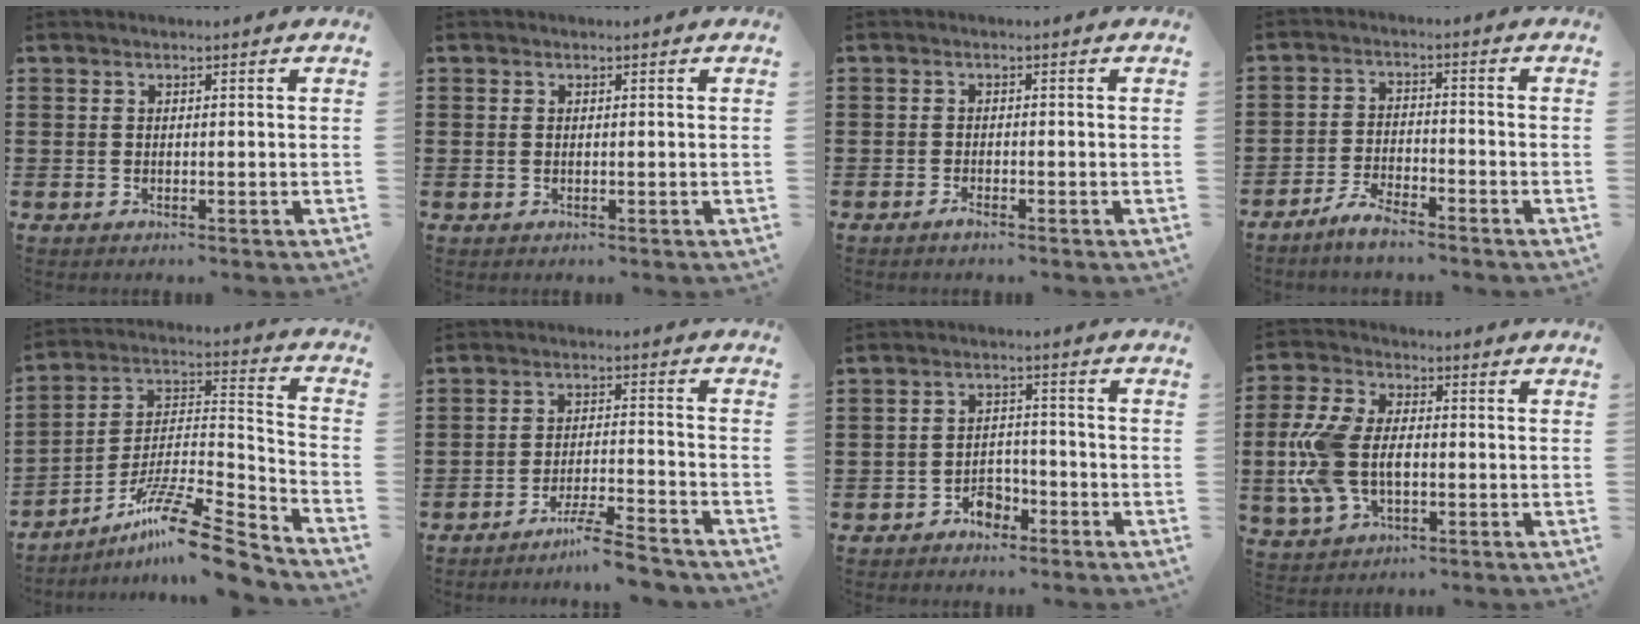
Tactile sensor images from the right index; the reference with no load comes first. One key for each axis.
{"total": 0.7, "fx": 0.0, "fy": 0.4, "fz": 0.5, "tx": -0.012, "ty": 0.002, "tz": 0.000}
{"total": 1.3, "fx": -1.1, "fy": 0.3, "fz": 0.6, "tx": -0.014, "ty": -0.005, "tz": -0.020}
{"total": 4.2, "fx": -3.8, "fy": 0.9, "fz": 1.4, "tx": -0.032, "ty": 0.010, "tz": -0.077}
{"total": 13.7, "fx": -10.5, "fy": 1.4, "fz": 8.7, "tx": -0.149, "ty": 0.024, "tz": -0.198}
{"total": 5.8, "fx": -5.2, "fy": 0.0, "fz": 2.7, "tx": -0.053, "ty": -0.009, "tz": -0.098}
{"total": 3.5, "fx": -2.8, "fy": 1.9, "fz": 1.1, "tx": -0.022, "ty": 0.009, "tz": -0.054}
{"total": 9.7, "fx": -1.0, "fy": 6.0, "fz": 7.5, "tx": -0.203, "ty": -0.006, "tz": -0.029}